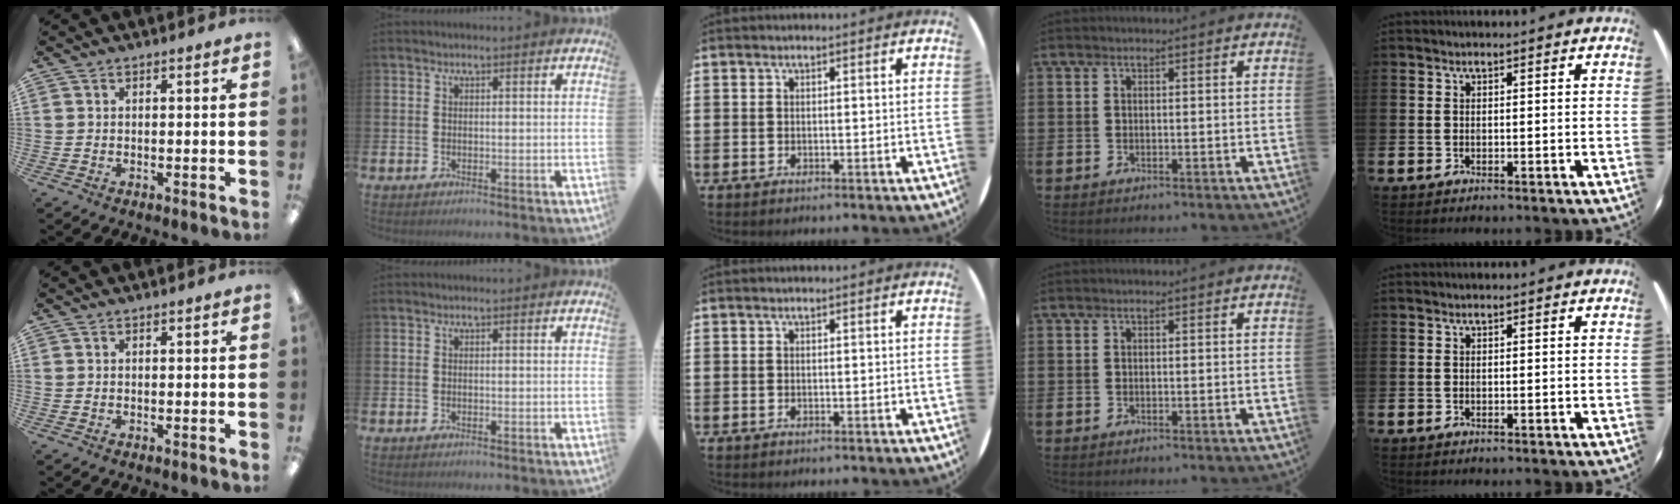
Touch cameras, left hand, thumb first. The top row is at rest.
{}